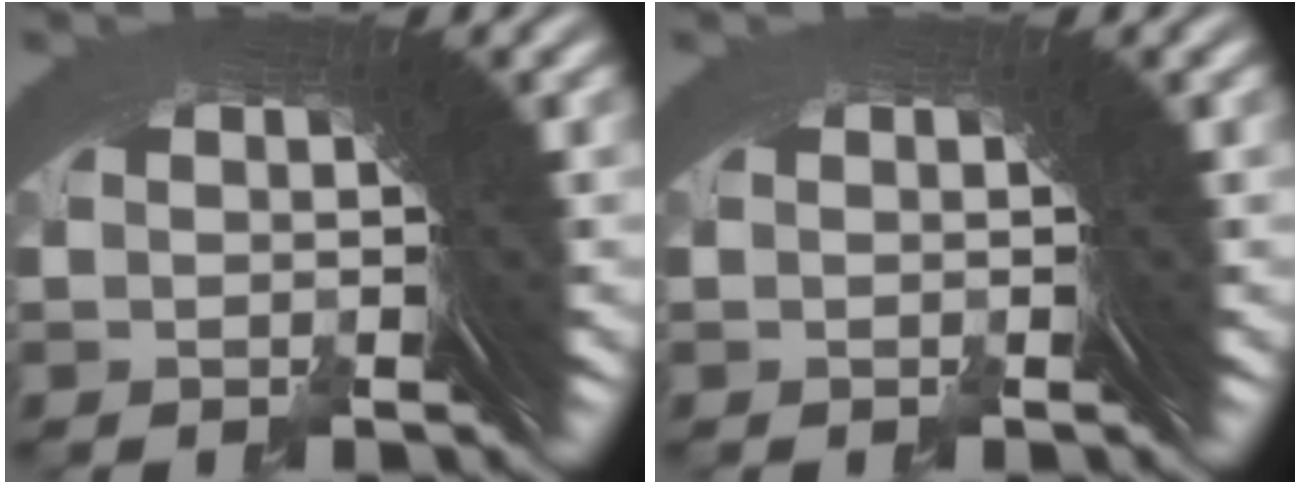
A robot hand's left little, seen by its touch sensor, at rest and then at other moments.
{"total": 0.0}